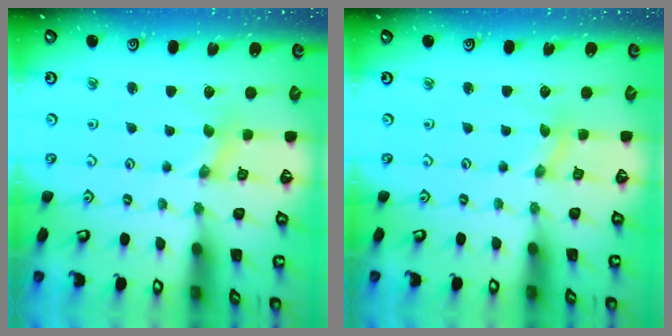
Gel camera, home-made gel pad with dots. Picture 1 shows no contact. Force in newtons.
{"total": 0.0}